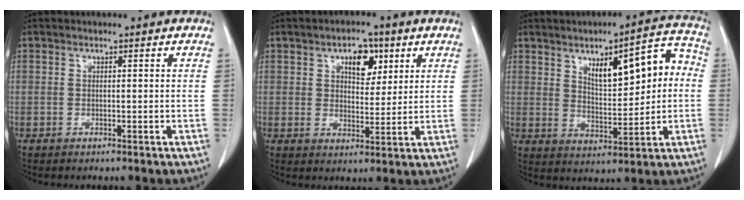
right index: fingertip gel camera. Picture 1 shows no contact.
{"total": 6.0, "force": [2.9, 3.2, 4.1], "torque": [-0.062, 0.009, 0.048]}
{"total": 12.0, "force": [2.7, 3.9, 11.1], "torque": [-0.151, 0.032, 0.046]}